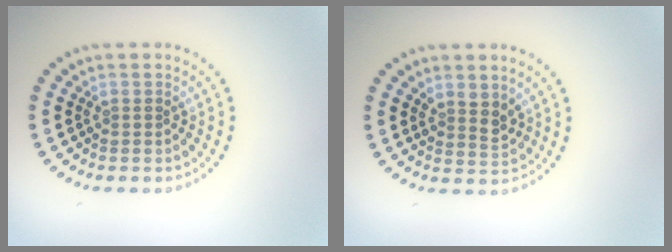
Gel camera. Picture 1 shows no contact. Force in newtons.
{"total": 1.9, "press": 1.6, "slide": 1.1}